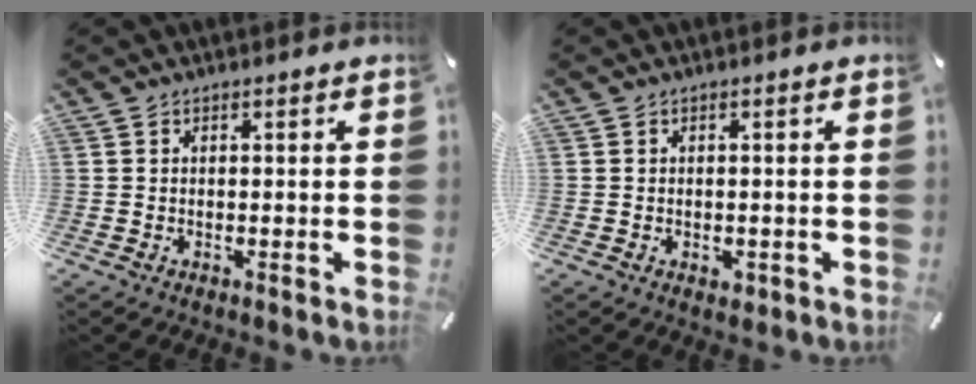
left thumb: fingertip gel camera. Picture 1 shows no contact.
{"total": 1.5, "force": [-0.5, 1.2, 0.8], "torque": [-0.014, 0.001, -0.008]}